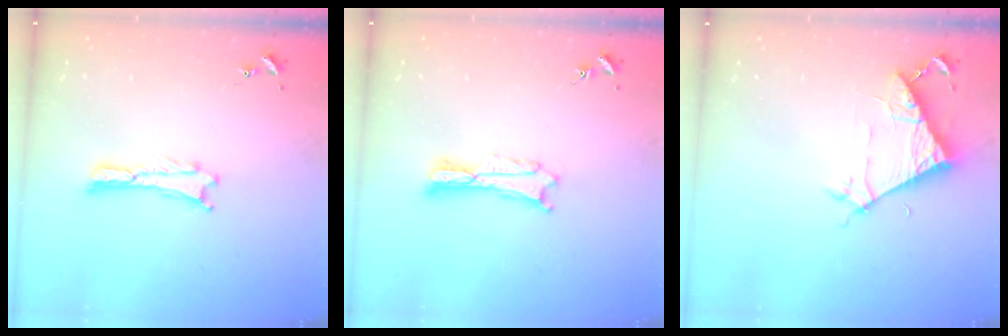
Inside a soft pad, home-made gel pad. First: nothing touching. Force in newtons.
{"total": 1.2, "press": 1.2, "slide": 0.2}
{"total": 6.7, "press": 6.7, "slide": 0.3}